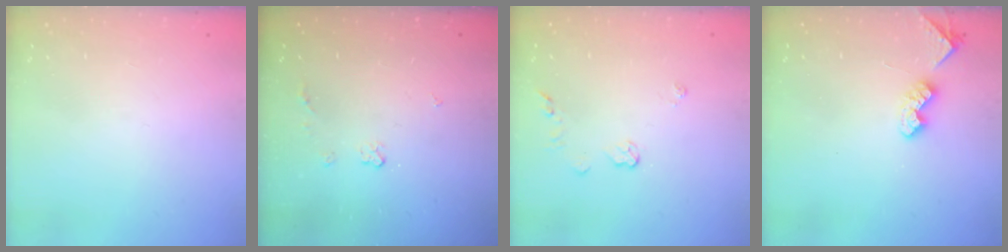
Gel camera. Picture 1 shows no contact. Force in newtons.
{"total": 3.7, "press": 3.7, "slide": 0.7}
{"total": 4.8, "press": 4.8, "slide": 0.7}
{"total": 3.8, "press": 3.8, "slide": 0.6}